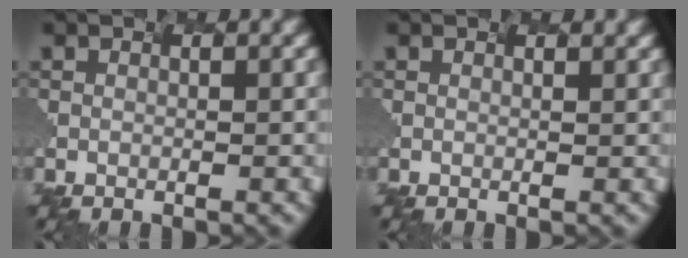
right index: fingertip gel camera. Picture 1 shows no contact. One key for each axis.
{"total": 0.7, "fx": 0.6, "fy": 0.2, "fz": 0.0, "tx": 0.006, "ty": -0.001, "tz": 0.000}